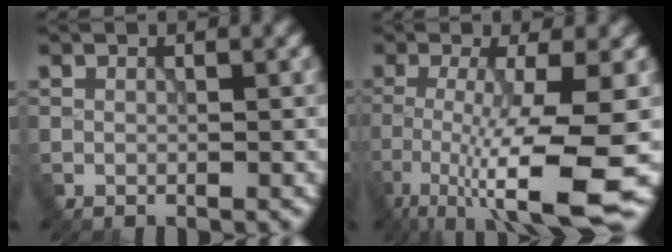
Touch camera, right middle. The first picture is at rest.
{"total": 8.5, "force": [-3.8, 1.1, 7.5], "torque": [-0.129, -0.008, -0.074]}